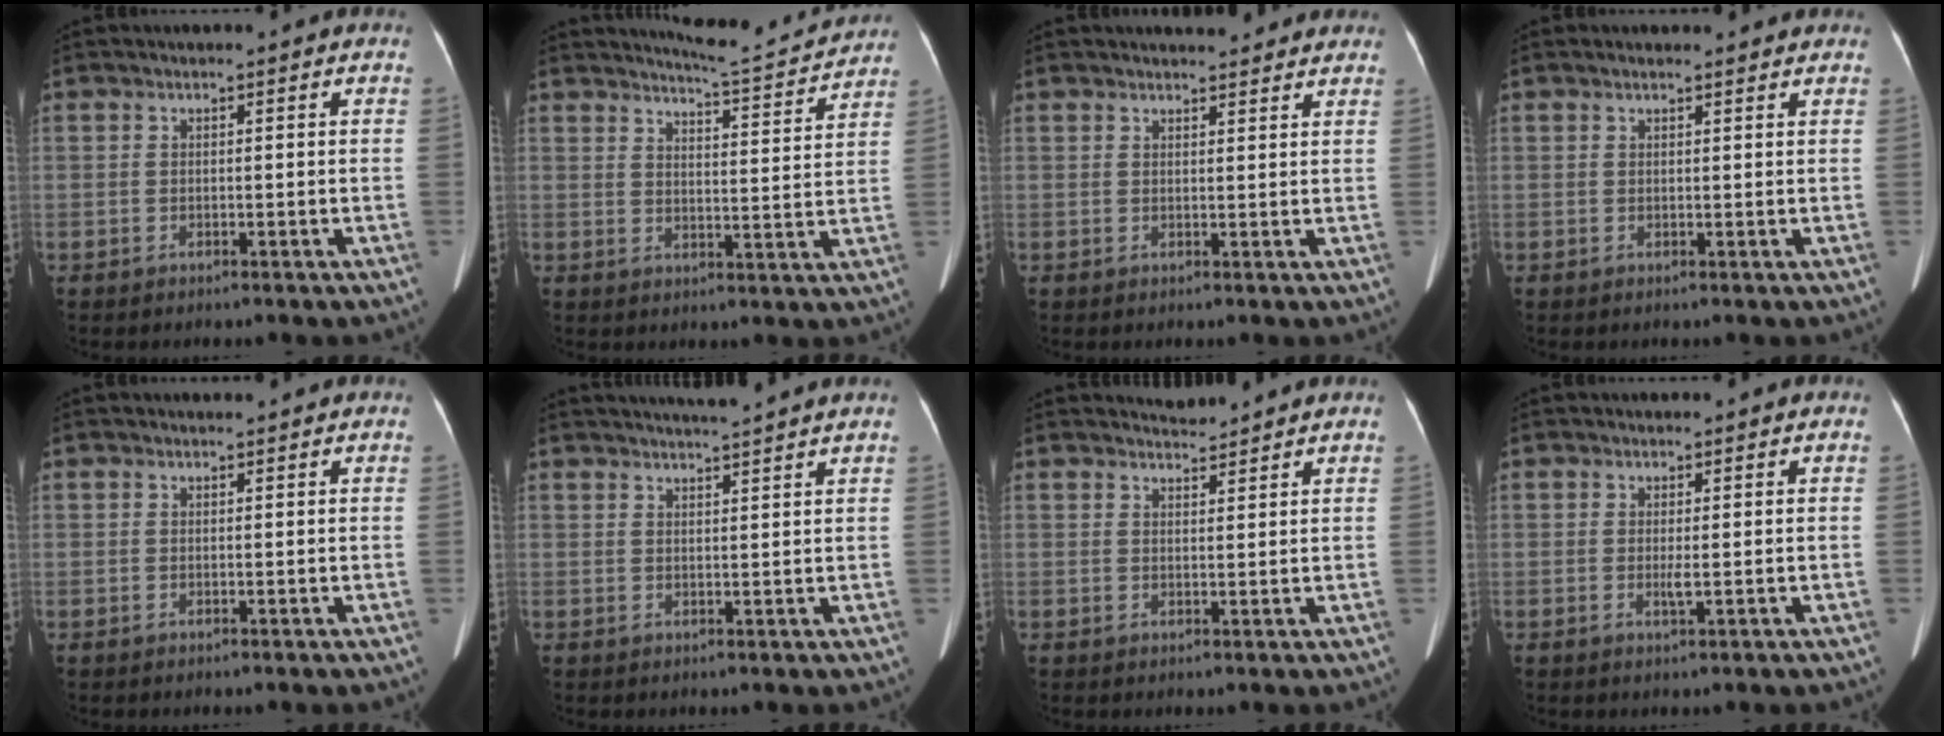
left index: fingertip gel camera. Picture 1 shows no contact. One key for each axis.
{"total": 10.0, "fx": 9.9, "fy": 0.1, "fz": 1.7, "tx": -0.034, "ty": -0.011, "tz": 0.128}
{"total": 6.0, "fx": 5.5, "fy": 1.4, "fz": 1.8, "tx": -0.017, "ty": 0.012, "tz": 0.061}
{"total": 2.9, "fx": 2.7, "fy": 0.6, "fz": 0.8, "tx": -0.015, "ty": 0.015, "tz": 0.033}
{"total": 0.9, "fx": 0.9, "fy": 0.0, "fz": 0.2, "tx": -0.007, "ty": 0.004, "tz": 0.017}
{"total": 6.5, "fx": 6.0, "fy": -1.2, "fz": 2.4, "tx": -0.036, "ty": 0.010, "tz": 0.078}
{"total": 2.4, "fx": 2.4, "fy": 0.0, "fz": -0.2, "tx": -0.006, "ty": 0.004, "tz": 0.042}
{"total": 1.1, "fx": 0.1, "fy": 0.0, "fz": 1.1, "tx": -0.028, "ty": -0.002, "tz": 0.003}